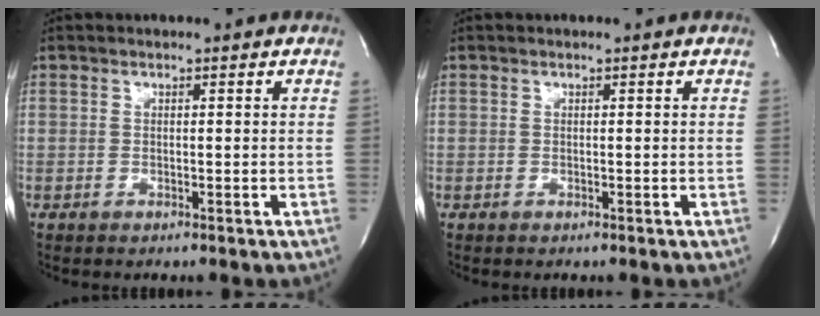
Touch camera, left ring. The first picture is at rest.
{"total": 0.0}